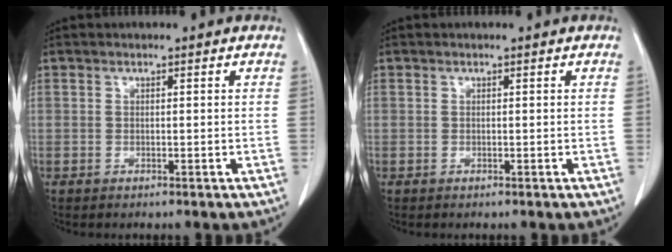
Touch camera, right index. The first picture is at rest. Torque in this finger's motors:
{"motor_torque": [0.00, 0.00, 0.00, 0.00]}